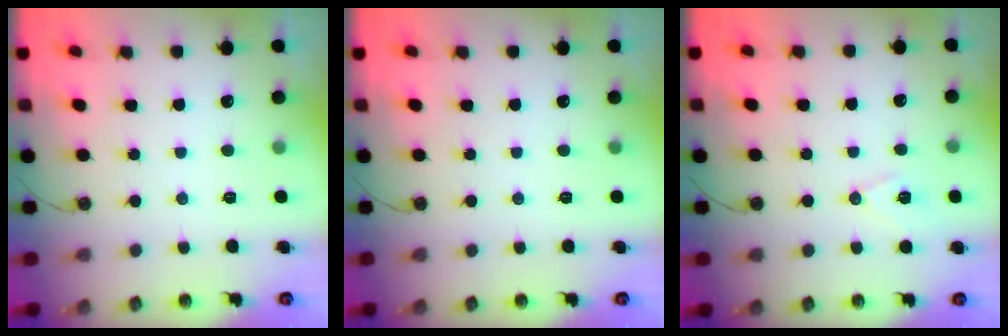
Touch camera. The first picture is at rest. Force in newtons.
{"total": 0.0}
{"total": 7.6, "press": 6.6, "slide": 3.7}